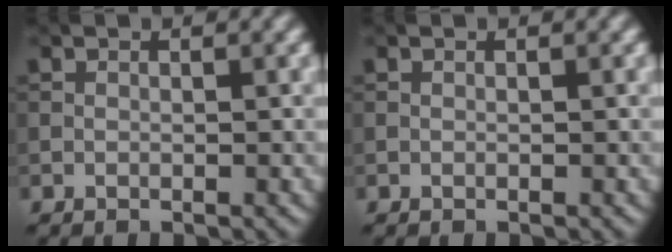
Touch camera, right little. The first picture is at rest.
{"total": 0.0}